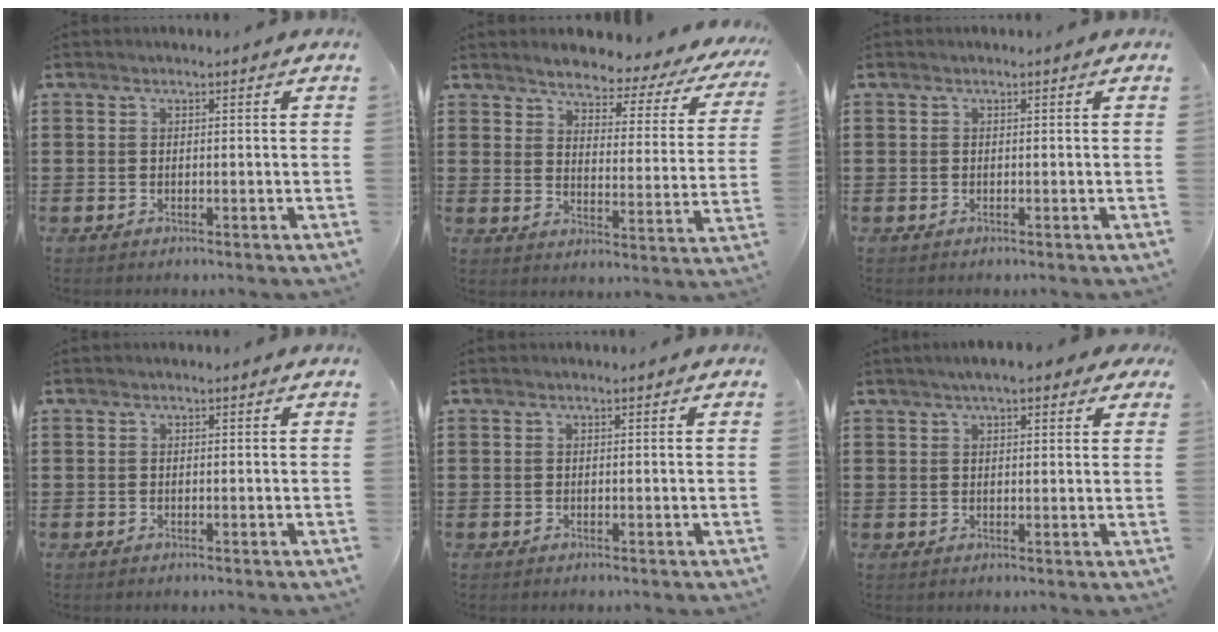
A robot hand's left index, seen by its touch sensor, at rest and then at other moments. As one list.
[{"total": 3.6, "force": [3.3, 0.9, 1.2], "torque": [-0.038, -0.027, 0.047]}, {"total": 0.0}, {"total": 0.0}, {"total": 0.0}, {"total": 3.5, "force": [2.5, 0.8, 2.3], "torque": [-0.052, 0.005, 0.043]}]